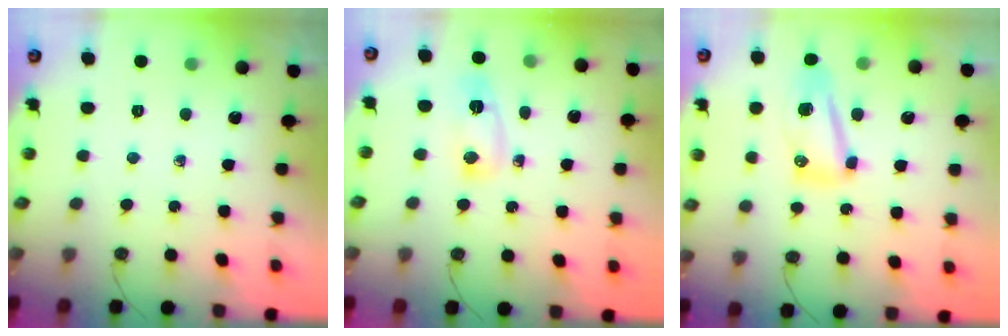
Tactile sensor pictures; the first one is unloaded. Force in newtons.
{"total": 6.3, "press": 6.1, "slide": 1.4}
{"total": 16.8, "press": 13.5, "slide": 10.0}